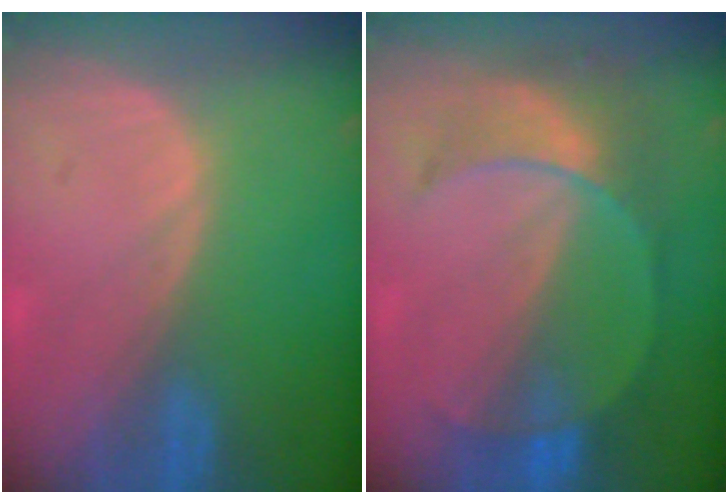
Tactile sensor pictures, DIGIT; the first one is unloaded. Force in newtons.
{"total": 7.3, "press": 7.0, "slide": 1.8}